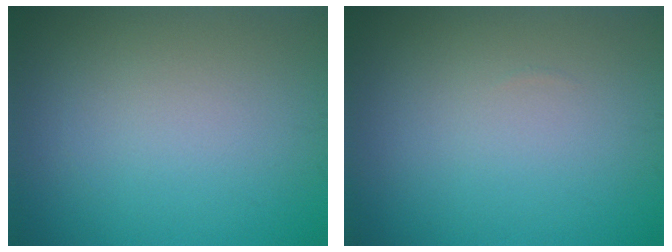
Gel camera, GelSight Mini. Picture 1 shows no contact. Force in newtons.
{"total": 0.0}